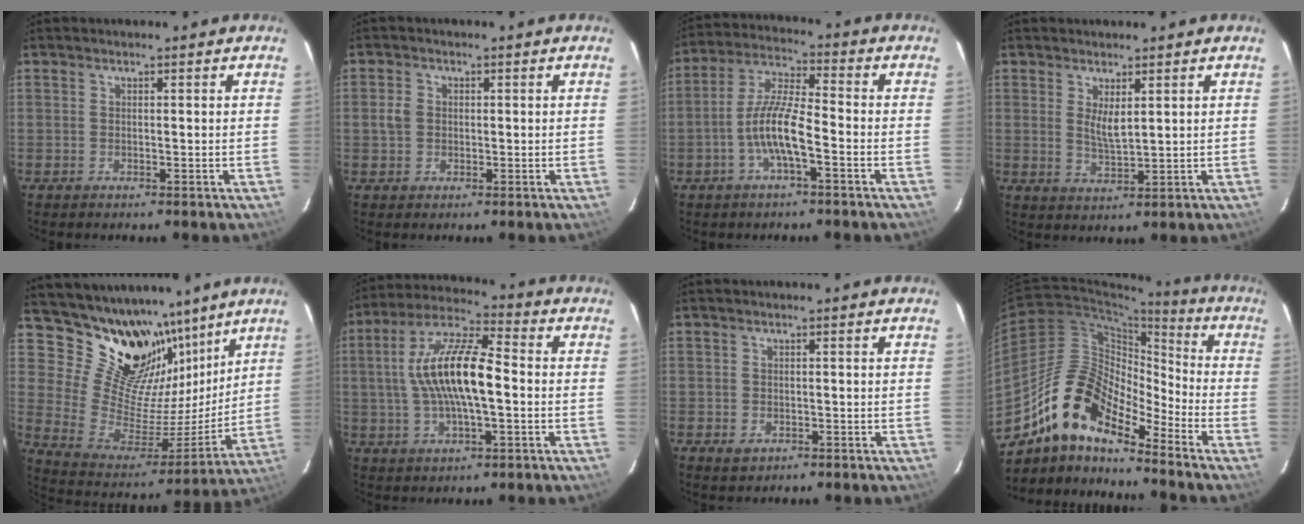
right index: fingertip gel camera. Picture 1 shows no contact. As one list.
[{"total": 2.7, "force": [-0.1, 2.4, 1.2], "torque": [-0.026, 0.007, -0.003]}, {"total": 8.9, "force": [-3.4, 1.7, 8.0], "torque": [-0.172, 0.006, -0.067]}, {"total": 3.8, "force": [1.4, 1.2, 3.4], "torque": [-0.060, -0.008, 0.027]}, {"total": 20.5, "force": [14.9, 11.3, 8.4], "torque": [-0.170, -0.015, 0.280]}, {"total": 14.6, "force": [-0.4, 4.4, 14.0], "torque": [-0.269, 0.015, -0.013]}, {"total": 2.1, "force": [-0.9, 1.6, 0.9], "torque": [-0.017, -0.002, -0.012]}, {"total": 15.7, "force": [-11.8, 5.4, 8.8], "torque": [-0.149, 0.003, -0.238]}]